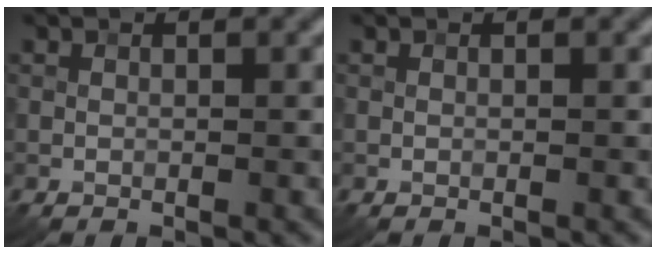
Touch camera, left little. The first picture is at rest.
{"total": 0.0}